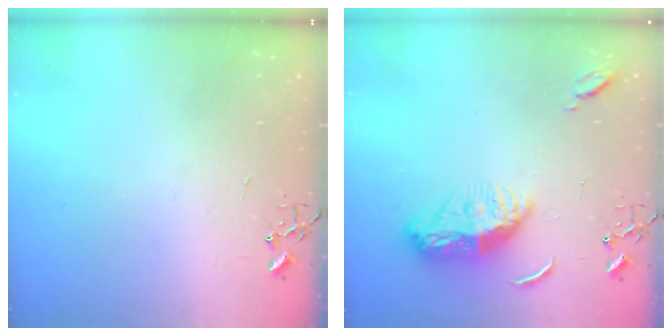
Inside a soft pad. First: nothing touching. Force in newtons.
{"total": 11.1, "press": 11.0, "slide": 1.0}